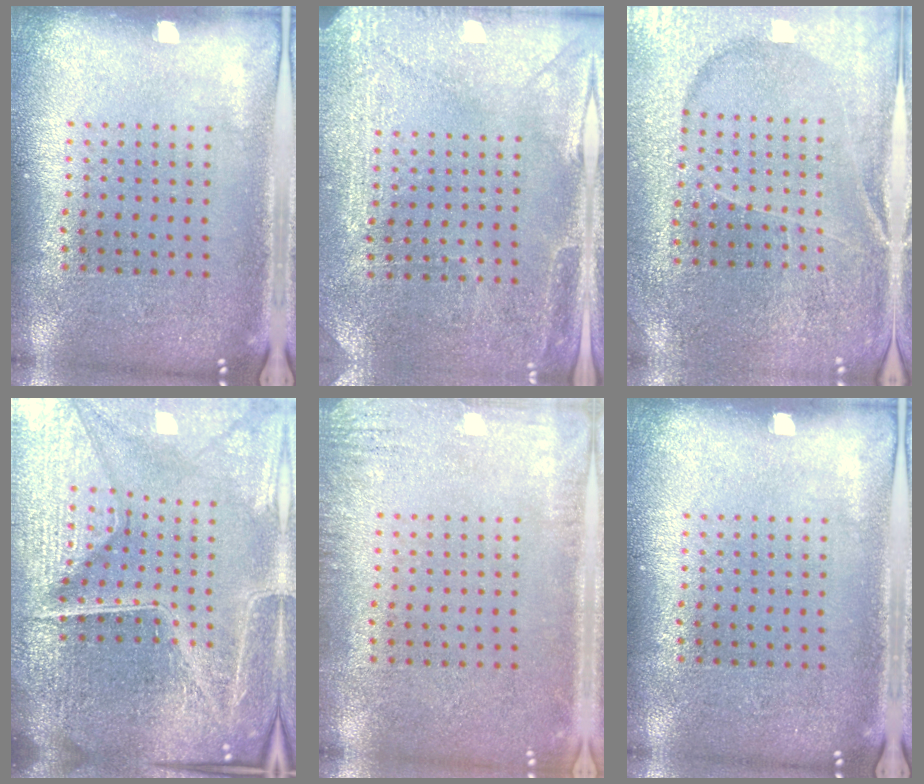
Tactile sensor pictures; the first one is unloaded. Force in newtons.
{"total": 2.9, "press": 2.8, "slide": 0.6}
{"total": 3.1, "press": 3.0, "slide": 0.4}
{"total": 7.0, "press": 6.2, "slide": 3.4}
{"total": 1.7, "press": 1.7, "slide": 0.2}
{"total": 0.0}